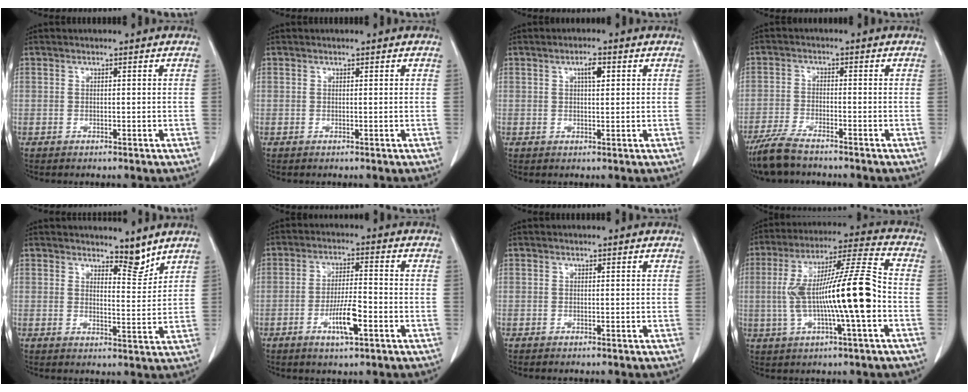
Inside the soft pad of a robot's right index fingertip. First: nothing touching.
{"total": 0.0}
{"total": 2.4, "force": [0.9, 0.7, 2.1], "torque": [-0.037, 0.002, 0.015]}
{"total": 6.2, "force": [-5.2, 1.1, 3.2], "torque": [-0.067, -0.017, -0.100]}
{"total": 3.8, "force": [3.5, 1.0, 1.1], "torque": [-0.012, -0.015, 0.053]}
{"total": 6.6, "force": [-2.8, 1.0, 5.9], "torque": [-0.110, -0.002, -0.045]}
{"total": 0.0}
{"total": 15.9, "force": [-2.2, 0.8, 15.7], "torque": [-0.282, 0.017, -0.037]}